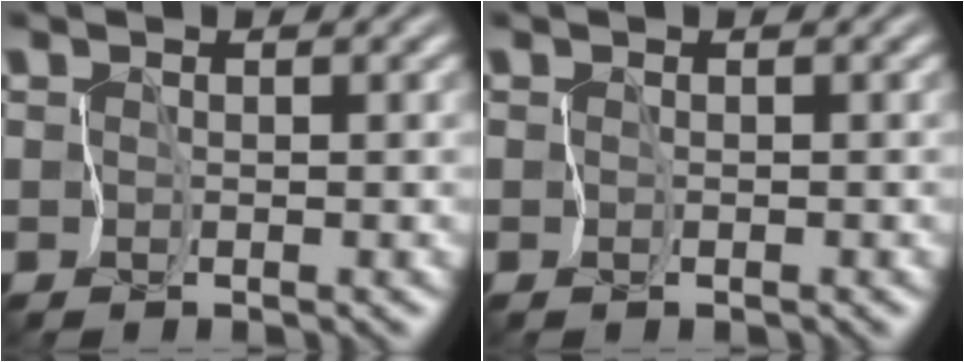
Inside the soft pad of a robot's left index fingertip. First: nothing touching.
{"total": 0.0}